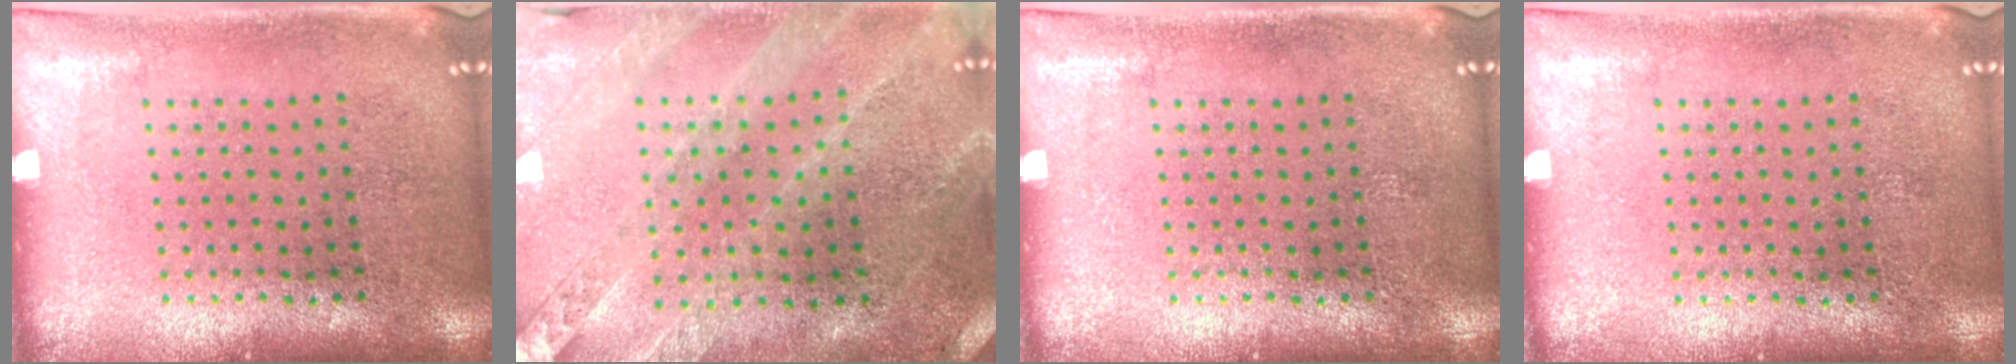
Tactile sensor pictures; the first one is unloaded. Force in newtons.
{"total": 0.8, "press": 0.8, "slide": 0.2}
{"total": 0.0}
{"total": 0.0}